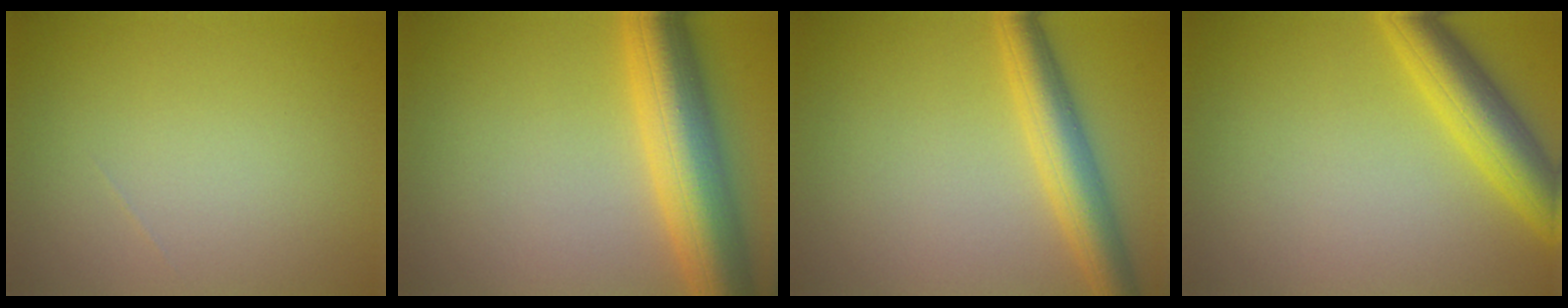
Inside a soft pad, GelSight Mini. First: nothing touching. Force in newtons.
{"total": 9.0, "press": 9.0, "slide": 0.5}
{"total": 4.9, "press": 4.9, "slide": 0.2}
{"total": 5.3, "press": 5.3, "slide": 0.2}